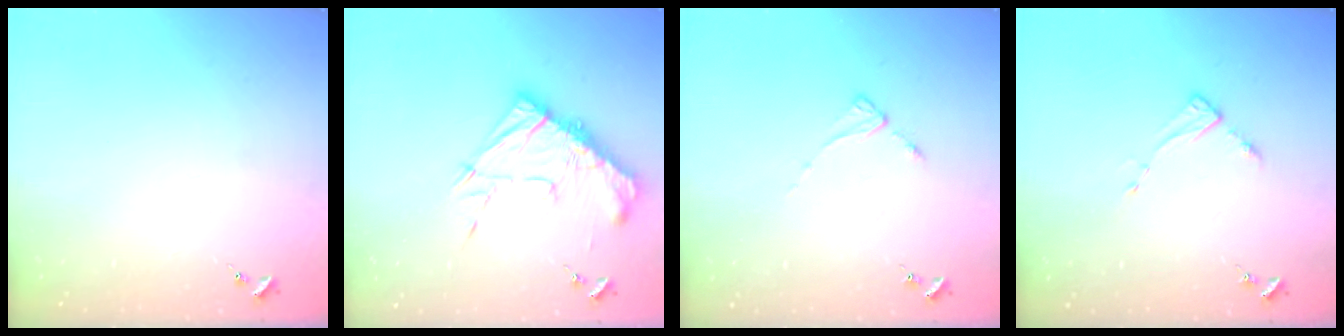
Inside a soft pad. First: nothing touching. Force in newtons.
{"total": 16.3, "press": 16.2, "slide": 1.3}
{"total": 2.3, "press": 2.3, "slide": 0.4}
{"total": 4.7, "press": 4.7, "slide": 0.6}